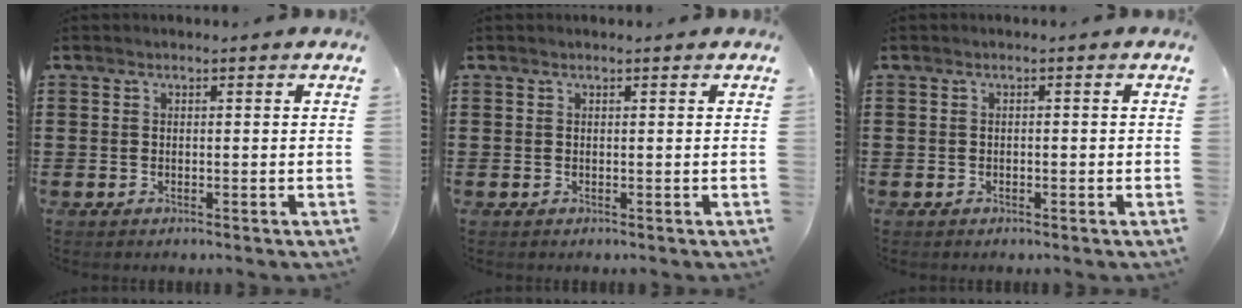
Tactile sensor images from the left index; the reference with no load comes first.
{"total": 0.0}
{"total": 0.5, "force": [-0.4, 0.2, 0.3], "torque": [-0.008, -0.003, -0.006]}